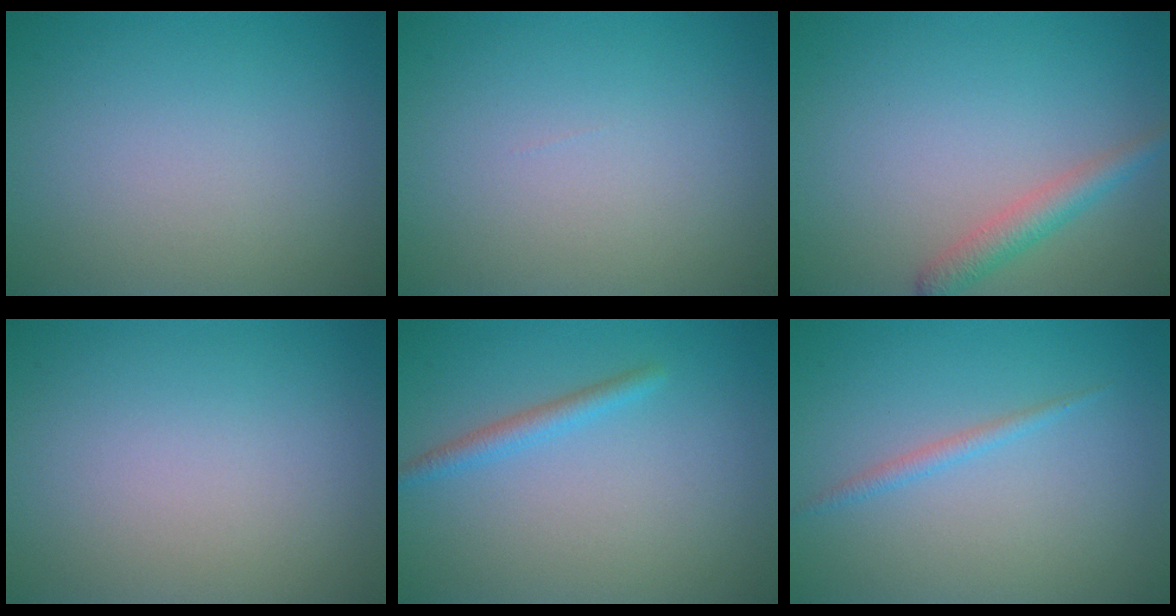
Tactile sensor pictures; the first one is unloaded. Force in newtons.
{"total": 0.0}
{"total": 2.4, "press": 2.4, "slide": 0.1}
{"total": 0.0}
{"total": 1.6, "press": 1.6, "slide": 0.1}
{"total": 1.1, "press": 1.1, "slide": 0.0}